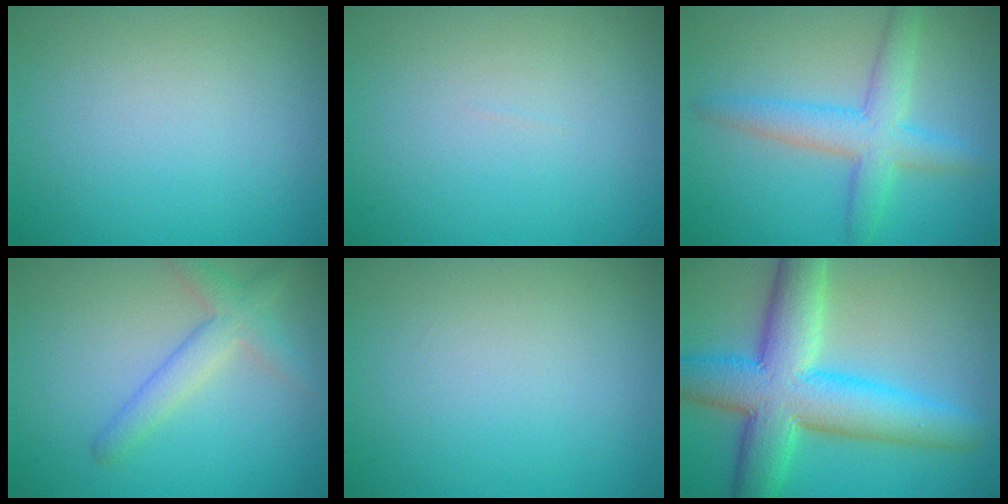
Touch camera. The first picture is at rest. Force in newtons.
{"total": 0.0}
{"total": 4.5, "press": 4.5, "slide": 0.1}
{"total": 2.9, "press": 2.9, "slide": 0.2}
{"total": 0.0}
{"total": 10.0, "press": 10.0, "slide": 0.5}